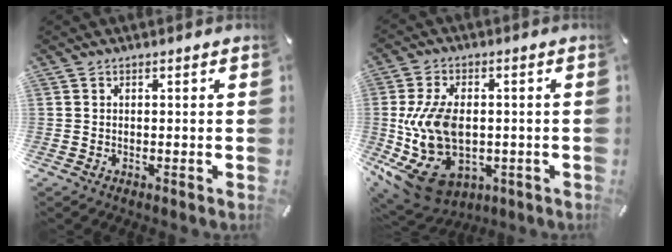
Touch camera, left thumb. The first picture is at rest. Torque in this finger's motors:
{"motor_torque": [2.51, 2.49, 2.18, -0.24, 0.85]}